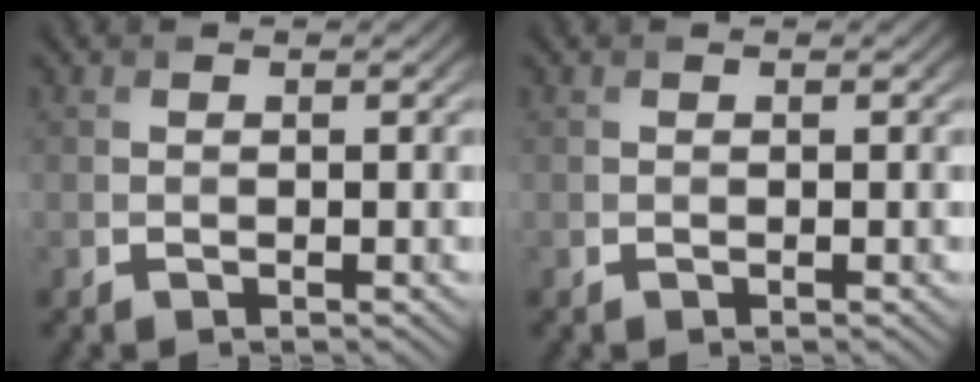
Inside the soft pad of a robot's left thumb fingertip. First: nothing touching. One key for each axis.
{"total": 0.0}